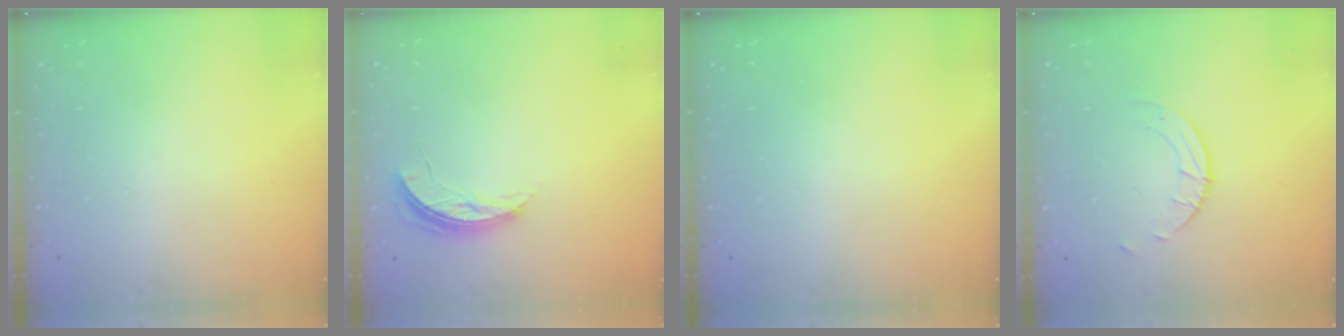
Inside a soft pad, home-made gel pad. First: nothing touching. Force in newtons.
{"total": 5.1, "press": 5.1, "slide": 0.4}
{"total": 0.0}
{"total": 2.6, "press": 2.6, "slide": 0.3}